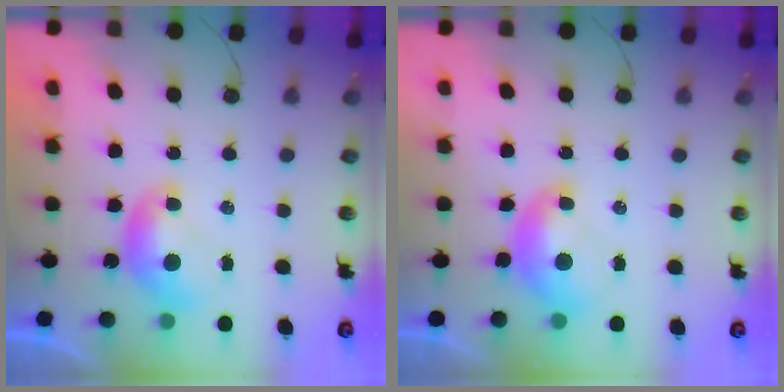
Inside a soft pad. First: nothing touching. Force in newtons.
{"total": 1.5, "press": 1.4, "slide": 0.6}